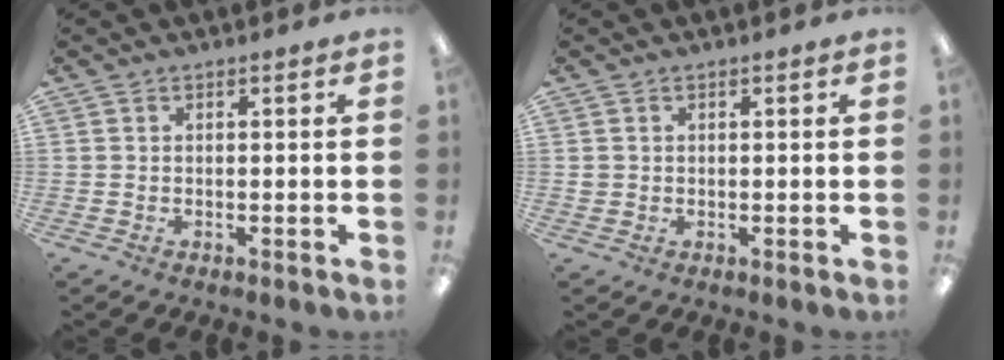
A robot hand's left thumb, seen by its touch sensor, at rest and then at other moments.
{"total": 1.2, "force": [0.3, 1.2, 0.3], "torque": [-0.007, 0.005, 0.004]}